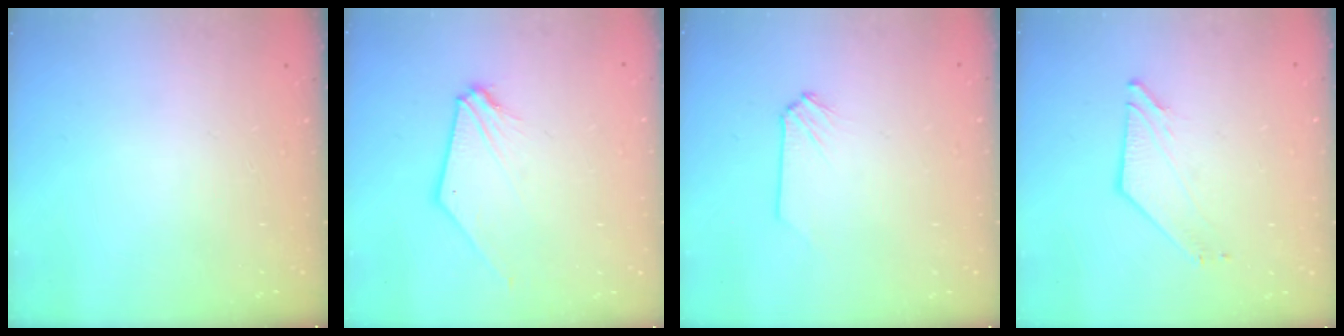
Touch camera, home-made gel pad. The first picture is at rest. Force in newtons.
{"total": 3.9, "press": 3.9, "slide": 0.8}
{"total": 0.0}
{"total": 2.7, "press": 2.7, "slide": 0.3}